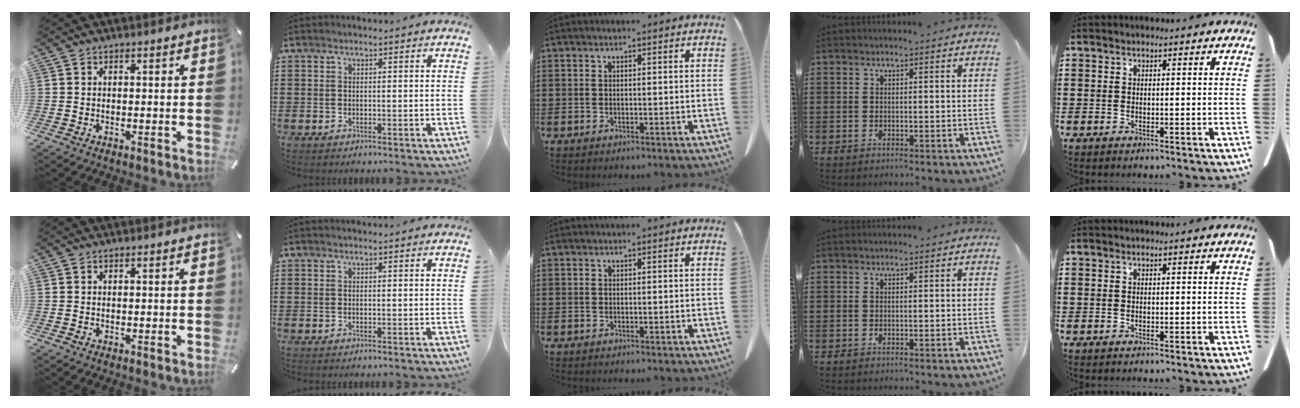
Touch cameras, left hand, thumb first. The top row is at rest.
{}